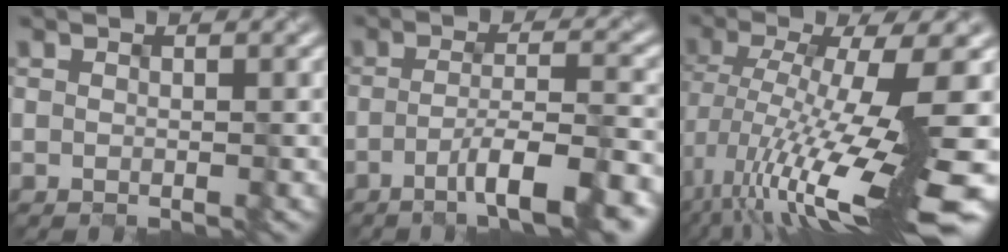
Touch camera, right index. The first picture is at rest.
{"total": 6.7, "force": [-3.1, 1.3, 5.8], "torque": [-0.084, 0.004, -0.054]}
{"total": 13.9, "force": [-4.1, 3.1, 12.9], "torque": [-0.234, -0.012, -0.054]}